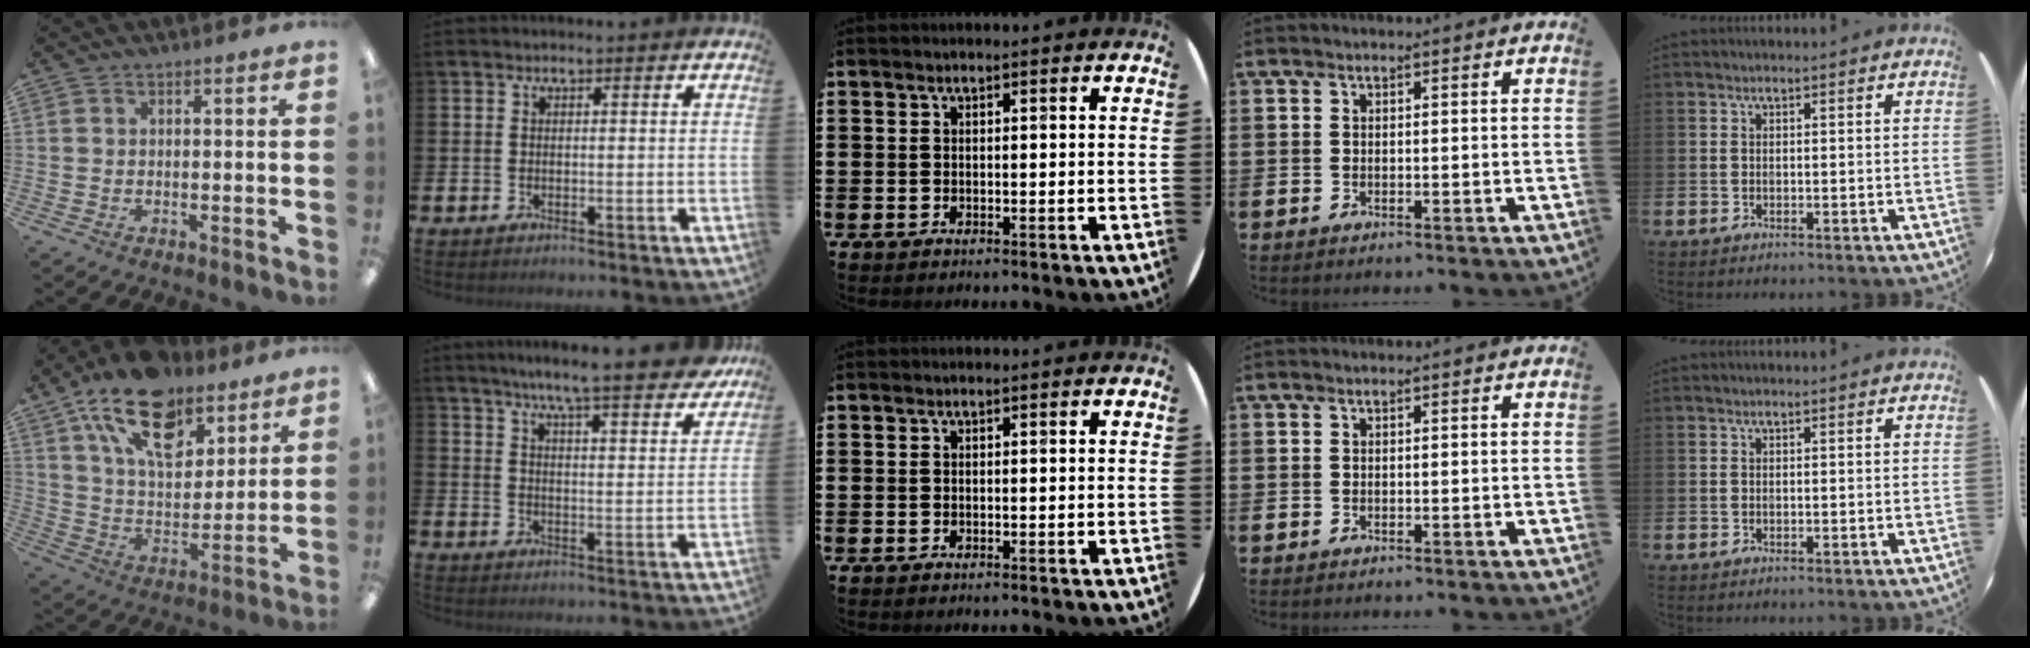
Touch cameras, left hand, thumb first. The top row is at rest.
{"thumb": {"total": 20.6, "force": [12.9, 11.1, 11.6], "torque": [-0.193, -0.065, 0.230]}, "index": {"total": 7.8, "force": [7.2, 0.2, 3.0], "torque": [-0.066, -0.044, 0.122]}}